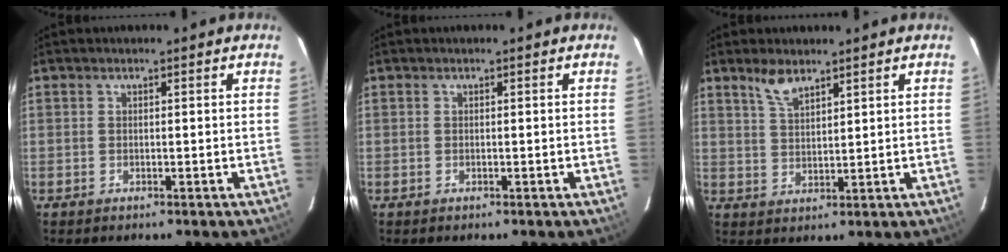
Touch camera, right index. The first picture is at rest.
{"total": 0.0}
{"total": 4.4, "force": [3.5, 1.4, 2.4], "torque": [-0.047, 0.003, 0.070]}